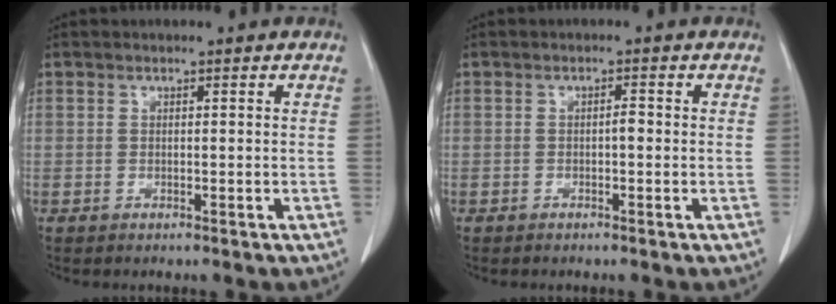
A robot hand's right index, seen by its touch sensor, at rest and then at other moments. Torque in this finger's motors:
{"motor_torque": [0.14, -0.10, 0.01, 0.01]}